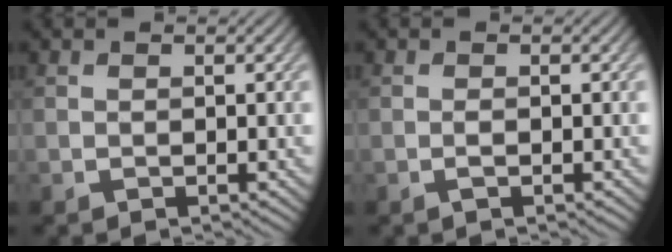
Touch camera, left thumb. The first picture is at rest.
{"total": 0.9, "force": [-0.4, 0.1, 0.8], "torque": [-0.016, 0.001, -0.007]}